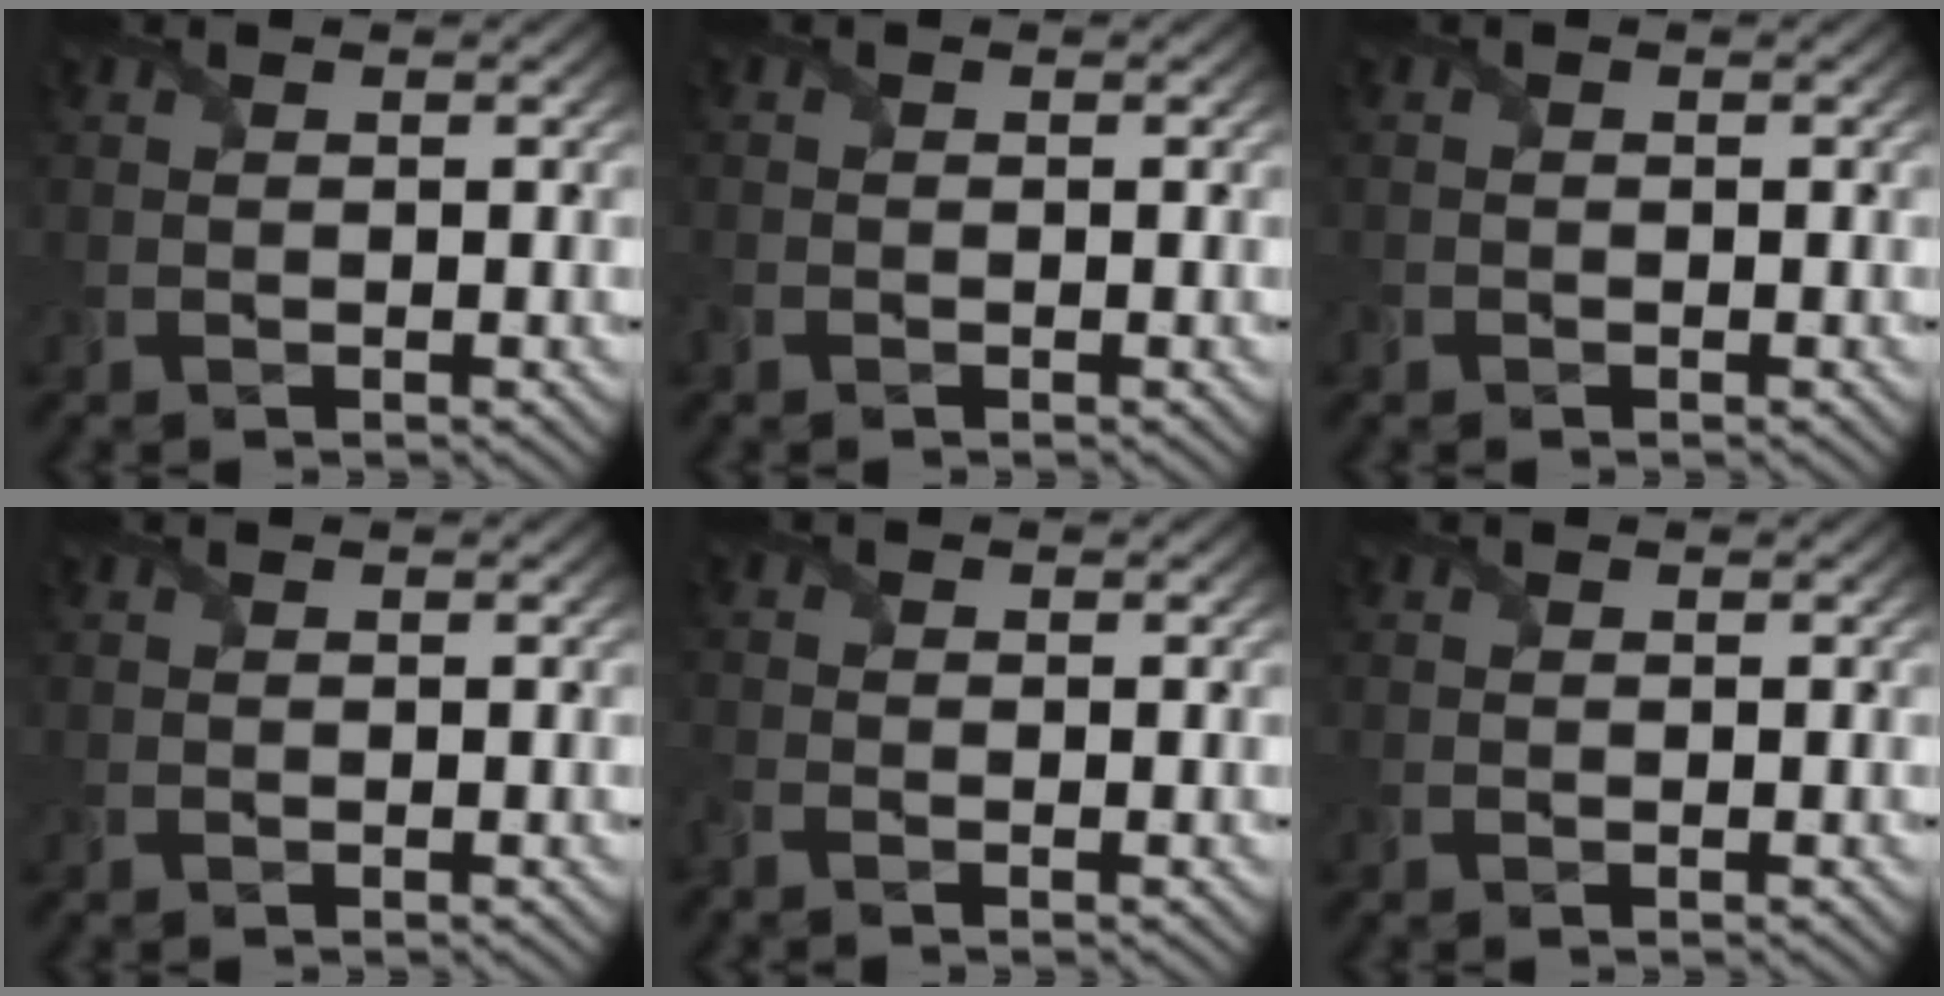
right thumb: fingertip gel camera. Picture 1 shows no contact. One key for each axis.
{"total": 1.2, "fx": -0.9, "fy": 0.7, "fz": 0.3, "tx": -0.011, "ty": -0.005, "tz": -0.022}
{"total": 0.6, "fx": -0.4, "fy": 0.5, "fz": 0.0, "tx": -0.002, "ty": -0.002, "tz": -0.010}
{"total": 0.0}
{"total": 1.8, "fx": -1.4, "fy": 0.6, "fz": 0.8, "tx": -0.029, "ty": -0.012, "tz": -0.038}
{"total": 0.0}